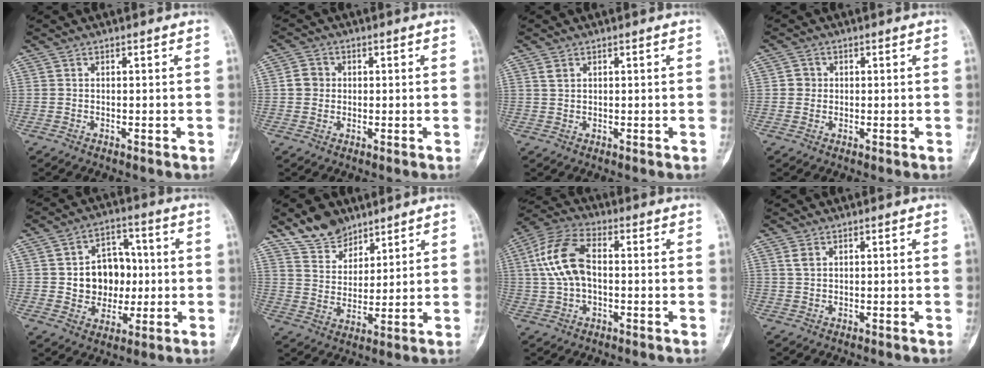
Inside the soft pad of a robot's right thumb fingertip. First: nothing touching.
{"total": 3.4, "force": [0.2, 3.2, 1.3], "torque": [-0.007, 0.006, -0.001]}
{"total": 1.6, "force": [0.9, 1.1, 0.7], "torque": [-0.009, 0.001, 0.020]}
{"total": 2.1, "force": [0.2, 2.1, 0.5], "torque": [0.005, 0.005, 0.000]}
{"total": 11.8, "force": [0.4, 9.6, 6.9], "torque": [-0.052, 0.017, 0.014]}
{"total": 9.3, "force": [7.2, 5.2, 2.6], "torque": [-0.017, -0.043, 0.138]}
{"total": 11.7, "force": [0.9, 6.7, 9.6], "torque": [-0.200, 0.028, 0.010]}
{"total": 2.0, "force": [0.9, 1.4, 1.1], "torque": [-0.021, 0.001, 0.022]}